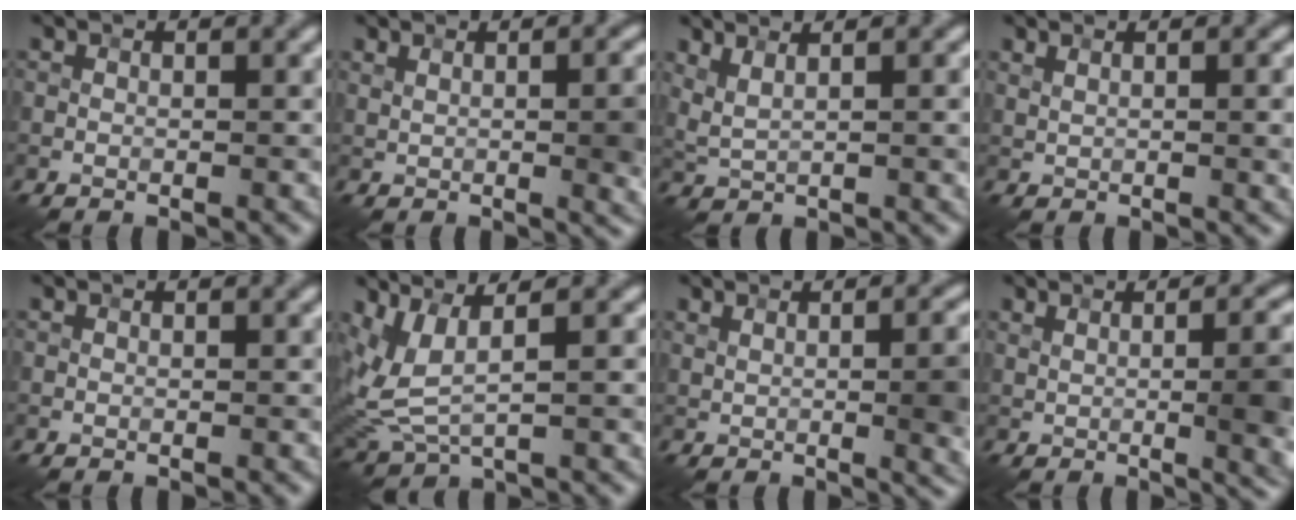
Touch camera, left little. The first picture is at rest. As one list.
[{"total": 6.3, "force": [0.9, 2.3, 5.7], "torque": [-0.043, 0.017, 0.016]}, {"total": 3.6, "force": [1.7, 1.2, 2.9], "torque": [-0.054, 0.006, 0.032]}, {"total": 4.0, "force": [1.4, 1.6, 3.4], "torque": [-0.034, 0.014, 0.015]}, {"total": 0.0}, {"total": 4.6, "force": [1.7, 1.7, 3.9], "torque": [-0.105, -0.009, 0.045]}, {"total": 8.4, "force": [1.0, 3.5, 7.6], "torque": [-0.049, 0.032, 0.011]}, {"total": 11.0, "force": [1.0, 4.6, 9.9], "torque": [-0.074, 0.032, 0.015]}]